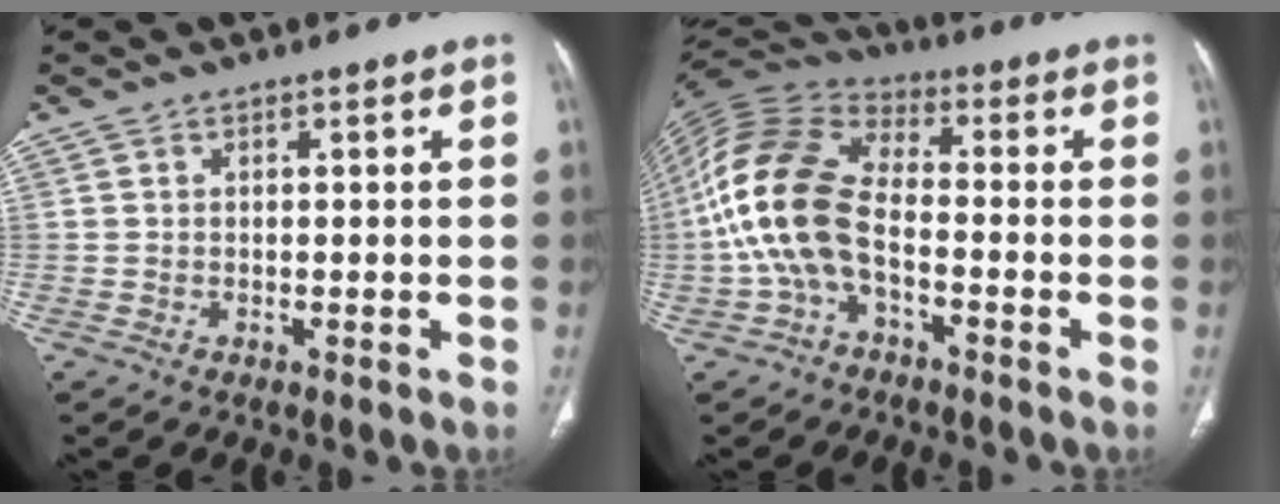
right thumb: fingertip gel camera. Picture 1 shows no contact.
{"total": 17.2, "force": [-3.1, 10.0, 13.7], "torque": [-0.288, 0.032, -0.060]}